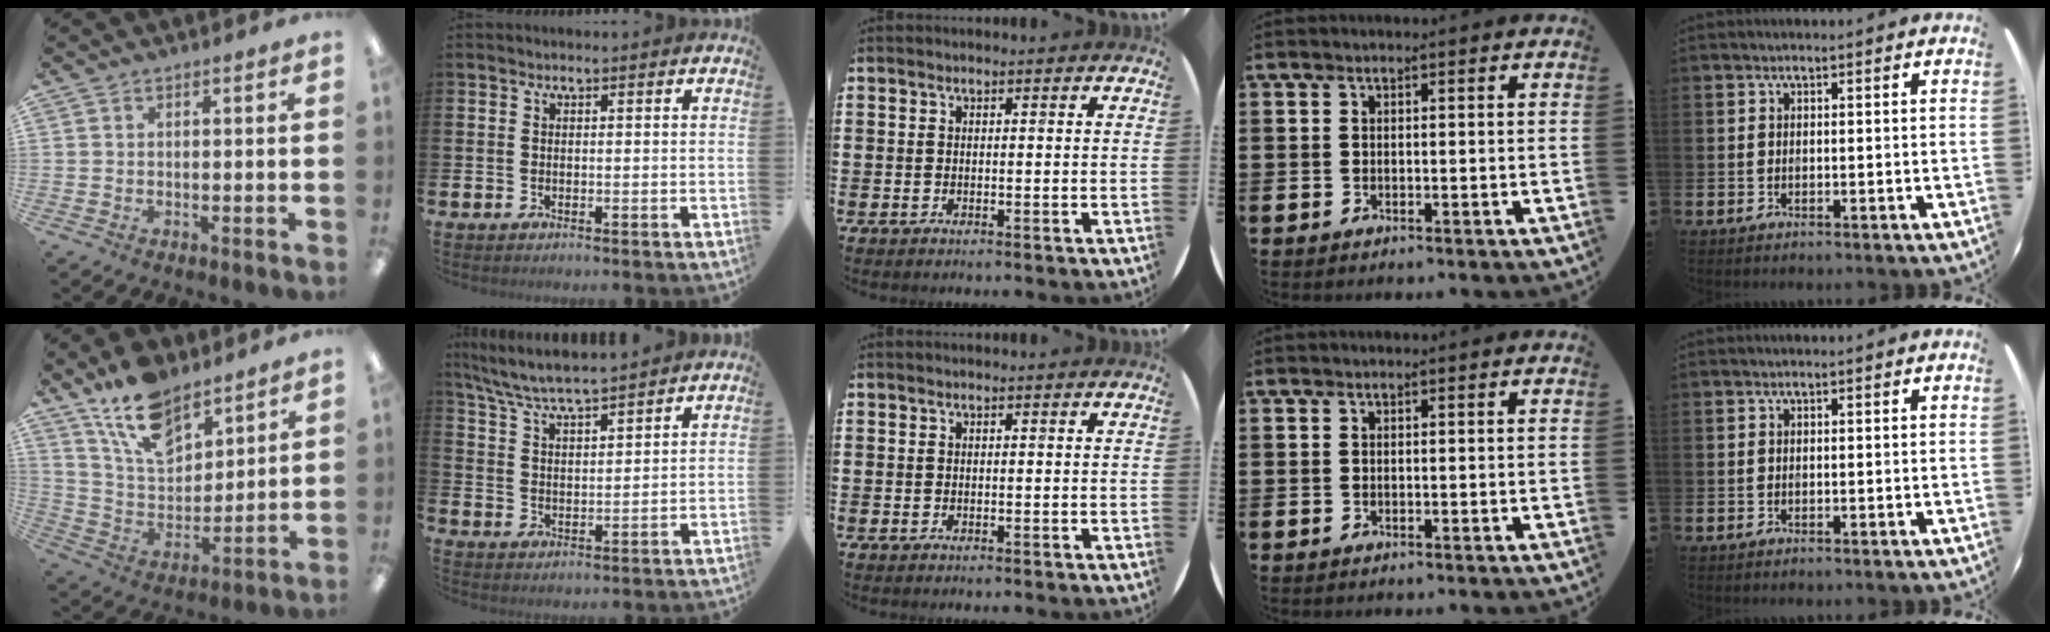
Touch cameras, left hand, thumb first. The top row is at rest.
{"thumb": {"total": 15.0, "force": [10.9, 7.4, 7.3], "torque": [-0.143, -0.054, 0.203]}, "index": {"total": 6.4, "force": [6.3, 0.2, 1.5], "torque": [-0.055, -0.036, 0.111]}}